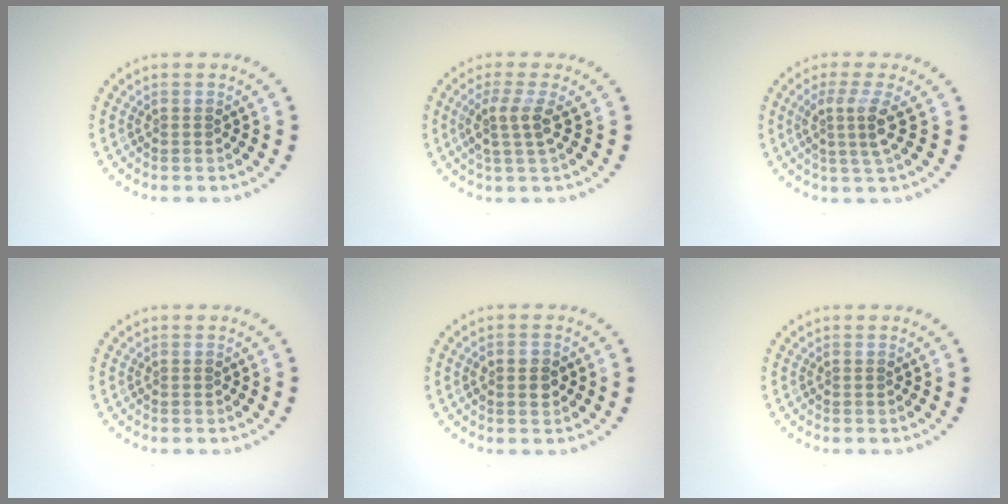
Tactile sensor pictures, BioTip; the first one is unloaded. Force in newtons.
{"total": 2.6, "press": 2.0, "slide": 1.8}
{"total": 3.0, "press": 2.2, "slide": 2.0}
{"total": 0.0}
{"total": 2.4, "press": 2.4, "slide": 0.1}
{"total": 0.0}